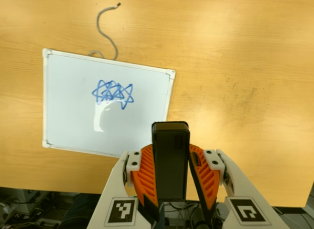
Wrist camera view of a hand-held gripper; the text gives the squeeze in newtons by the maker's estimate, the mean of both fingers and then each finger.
{"total": 6.7, "left": 5.8, "right": 7.7}